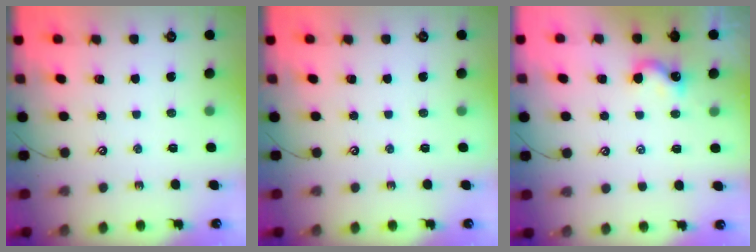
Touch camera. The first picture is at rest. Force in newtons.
{"total": 0.0}
{"total": 1.3, "press": 1.2, "slide": 0.4}